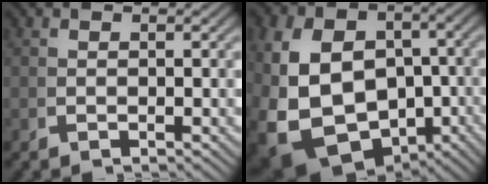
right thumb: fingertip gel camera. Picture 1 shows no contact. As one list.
[{"total": 16.7, "force": [-3.5, 12.5, 10.6], "torque": [-0.231, -0.078, -0.023]}]